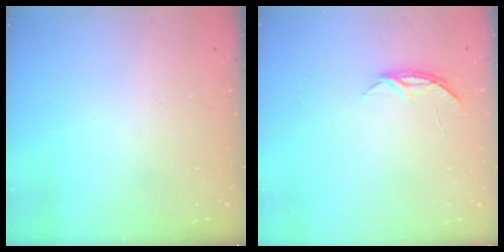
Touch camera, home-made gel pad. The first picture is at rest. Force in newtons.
{"total": 3.7, "press": 3.7, "slide": 0.4}